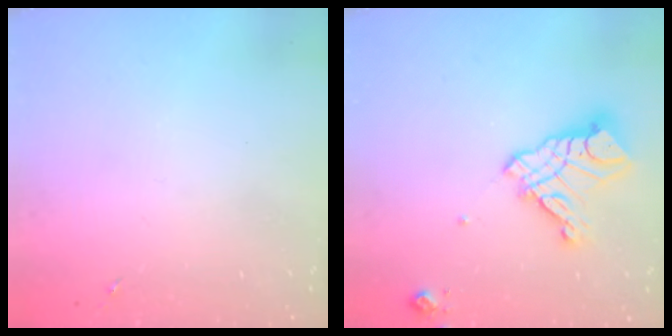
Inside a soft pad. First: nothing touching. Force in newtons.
{"total": 14.4, "press": 14.3, "slide": 1.5}